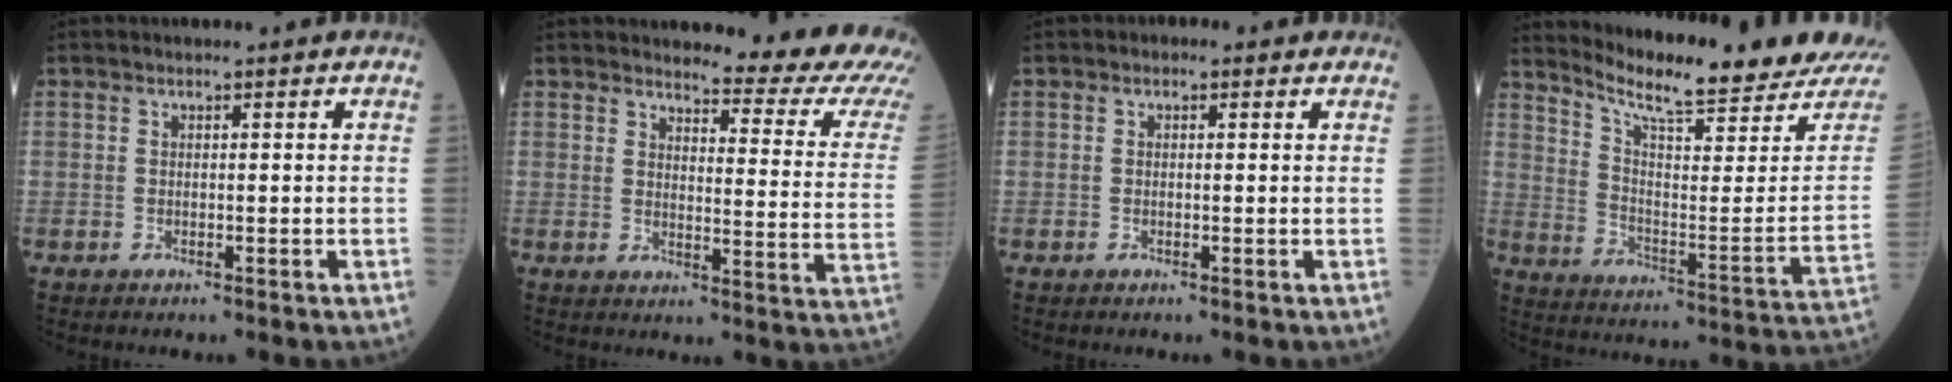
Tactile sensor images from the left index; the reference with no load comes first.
{"total": 14.7, "force": [13.9, 0.4, 5.0], "torque": [-0.055, -0.096, 0.141]}
{"total": 0.9, "force": [0.3, 0.8, 0.4], "torque": [-0.005, 0.007, -0.005]}
{"total": 17.8, "force": [16.7, -0.9, 6.3], "torque": [-0.121, -0.086, 0.237]}